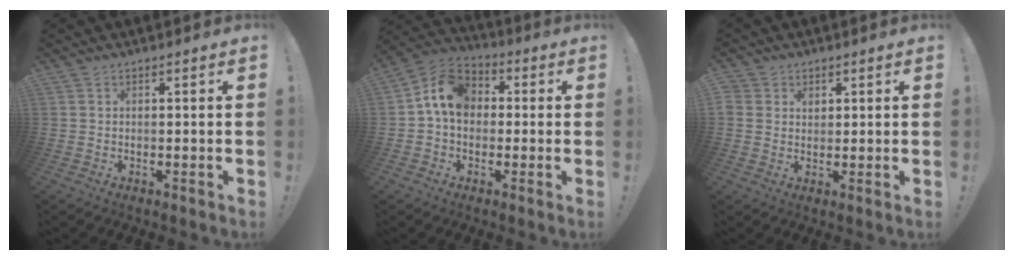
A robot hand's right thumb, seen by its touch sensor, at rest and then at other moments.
{"total": 11.6, "force": [1.7, 8.8, 7.3], "torque": [-0.124, 0.019, 0.039]}
{"total": 3.5, "force": [1.6, 3.0, 0.7], "torque": [-0.009, -0.004, 0.030]}